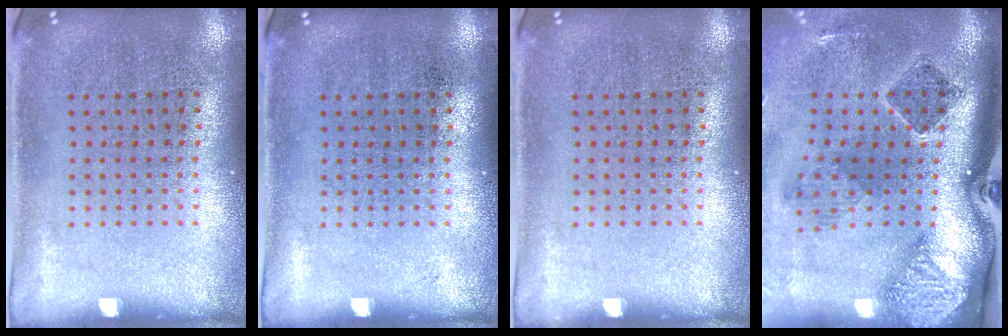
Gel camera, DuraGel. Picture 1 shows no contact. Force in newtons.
{"total": 0.0}
{"total": 0.0}
{"total": 2.8, "press": 1.9, "slide": 2.1}